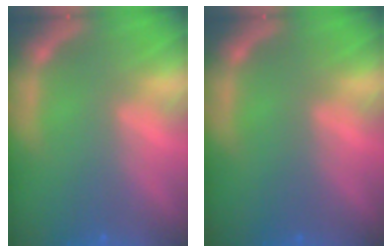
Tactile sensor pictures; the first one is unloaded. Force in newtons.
{"total": 0.0}